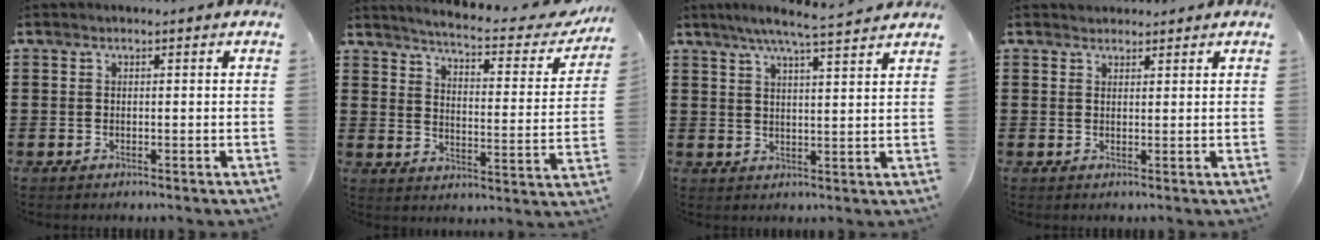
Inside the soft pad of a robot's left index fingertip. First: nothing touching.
{"total": 4.3, "force": [3.8, -0.2, 2.0], "torque": [-0.060, -0.030, 0.056]}
{"total": 6.1, "force": [5.1, -0.5, 3.3], "torque": [-0.078, -0.017, 0.086]}
{"total": 1.4, "force": [1.3, 0.5, -0.1], "torque": [-0.001, 0.002, 0.028]}